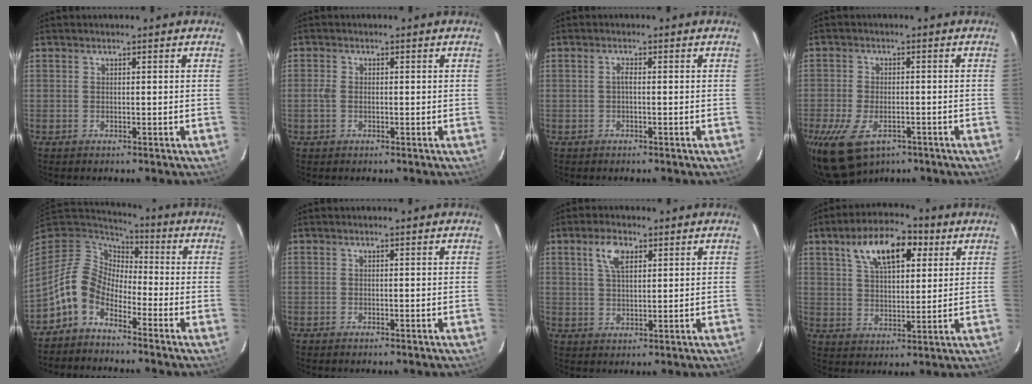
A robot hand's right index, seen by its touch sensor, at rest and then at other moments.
{"total": 1.9, "force": [-0.4, 1.2, 1.4], "torque": [-0.033, 0.002, -0.010]}
{"total": 0.8, "force": [-0.2, 0.2, 0.8], "torque": [-0.016, 0.005, -0.005]}
{"total": 9.4, "force": [-5.7, 5.2, 5.5], "torque": [-0.127, -0.025, -0.096]}
{"total": 9.4, "force": [-5.6, 5.7, 5.0], "torque": [-0.100, 0.020, -0.124]}
{"total": 0.0}
{"total": 5.2, "force": [2.5, 2.5, 3.8], "torque": [-0.069, 0.010, 0.047]}
{"total": 12.8, "force": [6.1, 6.0, 9.4], "torque": [-0.165, 0.028, 0.103]}